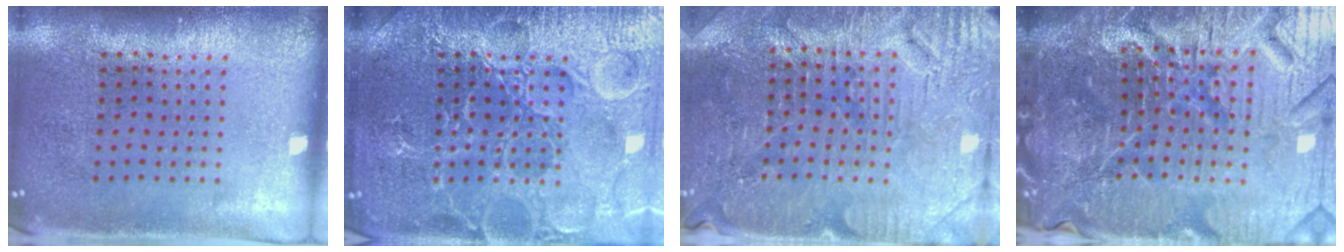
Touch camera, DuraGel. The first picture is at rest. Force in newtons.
{"total": 5.0, "press": 5.0, "slide": 0.7}
{"total": 3.7, "press": 3.6, "slide": 0.6}
{"total": 7.2, "press": 6.4, "slide": 3.4}